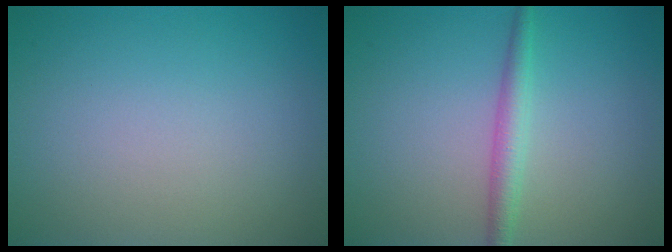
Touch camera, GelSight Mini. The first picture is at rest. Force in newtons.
{"total": 2.2, "press": 2.2, "slide": 0.1}